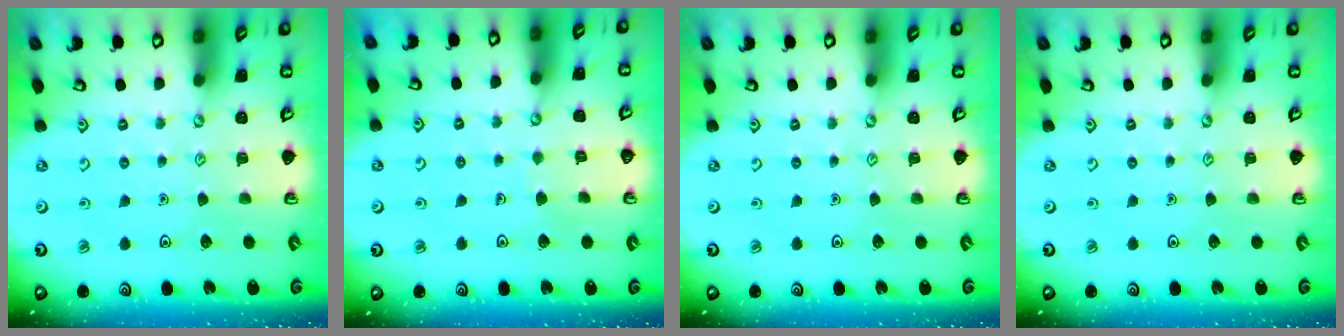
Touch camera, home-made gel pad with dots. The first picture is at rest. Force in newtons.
{"total": 2.2, "press": 2.2, "slide": 0.1}
{"total": 0.0}
{"total": 0.0}